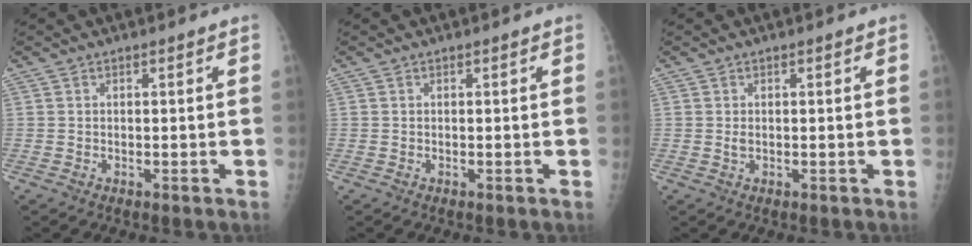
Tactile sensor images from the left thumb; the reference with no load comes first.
{"total": 0.0}
{"total": 1.3, "force": [0.2, 0.7, 1.1], "torque": [-0.016, 0.002, 0.005]}